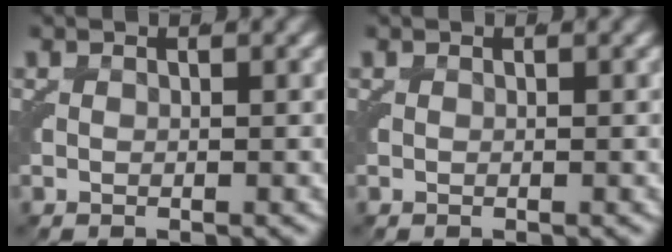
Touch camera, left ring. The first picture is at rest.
{"total": 0.0}